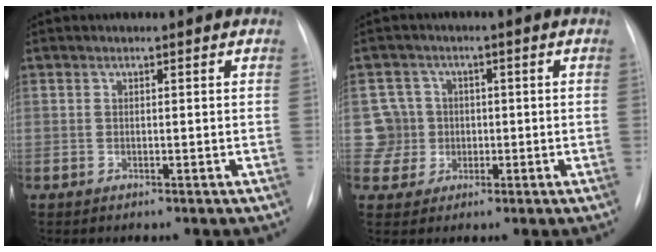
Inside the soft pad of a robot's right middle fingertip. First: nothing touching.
{"total": 5.3, "force": [-0.1, 5.3, -0.5], "torque": [0.019, 0.018, 0.004]}